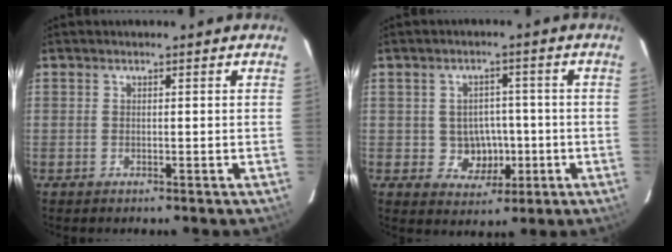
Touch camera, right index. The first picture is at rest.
{"total": 5.8, "force": [-1.1, 5.4, 1.8], "torque": [-0.043, 0.014, 0.002]}